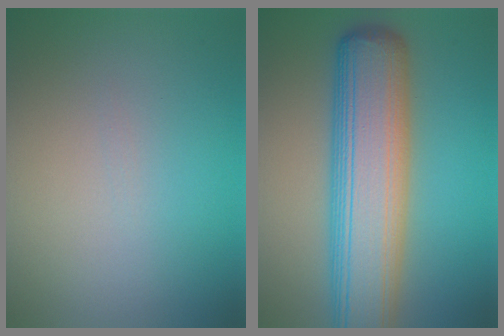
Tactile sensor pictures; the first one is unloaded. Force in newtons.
{"total": 11.2, "press": 11.2, "slide": 0.4}